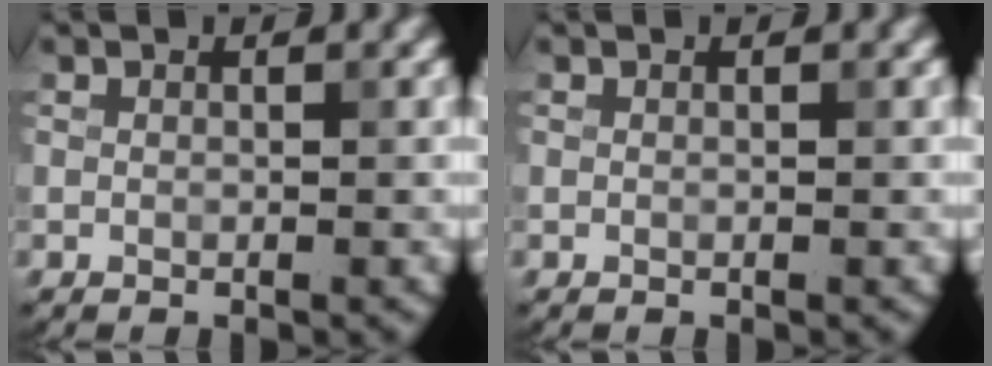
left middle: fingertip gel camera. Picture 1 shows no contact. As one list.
[{"total": 0.0}]